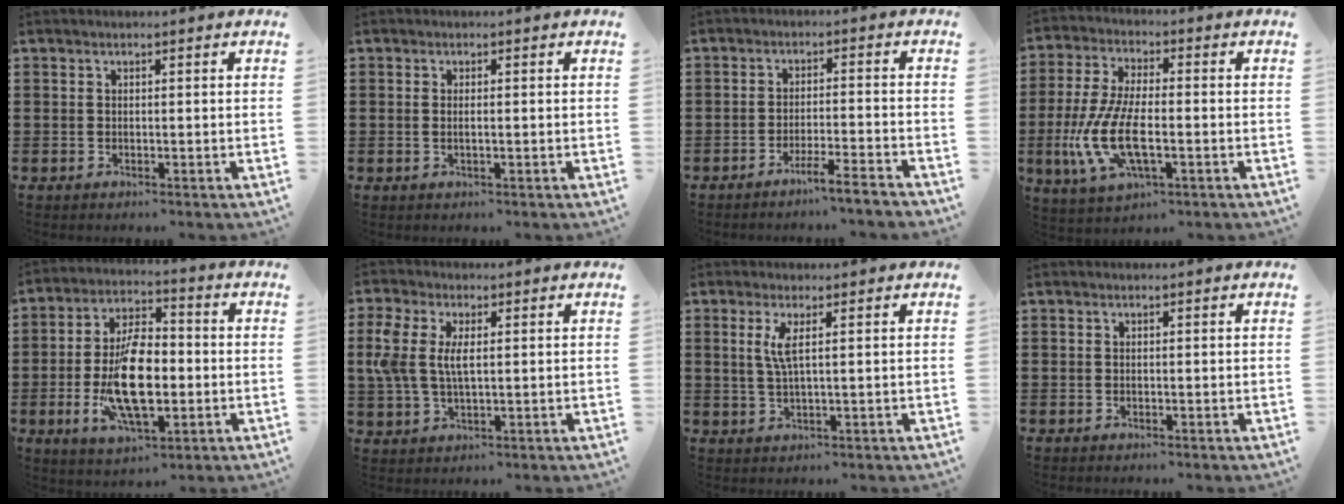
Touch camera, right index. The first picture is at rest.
{"total": 1.0, "force": [0.0, 0.1, 1.0], "torque": [-0.018, -0.001, 0.001]}
{"total": 4.3, "force": [-3.8, -0.6, 1.9], "torque": [-0.030, -0.010, -0.071]}
{"total": 10.6, "force": [-2.8, 4.1, 9.4], "torque": [-0.223, -0.017, -0.057]}
{"total": 13.2, "force": [-2.2, 5.9, 11.6], "torque": [-0.238, -0.010, -0.041]}
{"total": 6.0, "force": [1.2, 2.9, 5.1], "torque": [-0.128, 0.001, 0.013]}
{"total": 3.4, "force": [1.0, 0.2, 3.2], "torque": [-0.075, -0.005, 0.012]}
{"total": 0.0}